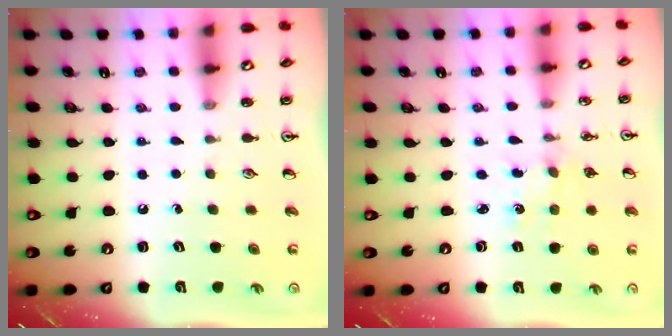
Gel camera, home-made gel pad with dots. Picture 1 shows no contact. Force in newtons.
{"total": 0.5, "press": 0.5, "slide": 0.1}